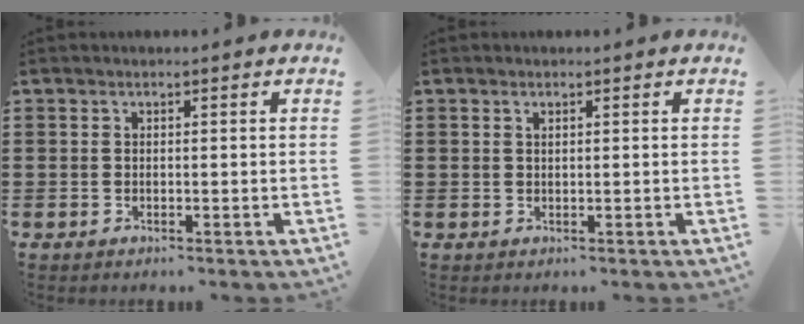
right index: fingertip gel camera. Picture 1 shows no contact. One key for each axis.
{"total": 0.6, "fx": 0.3, "fy": 0.2, "fz": 0.5, "tx": -0.012, "ty": 0.002, "tz": 0.006}